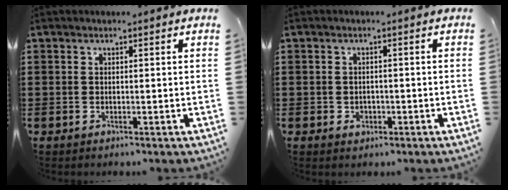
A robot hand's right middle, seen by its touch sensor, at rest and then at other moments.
{"total": 1.4, "force": [-0.5, 1.1, 0.7], "torque": [-0.016, 0.002, -0.011]}